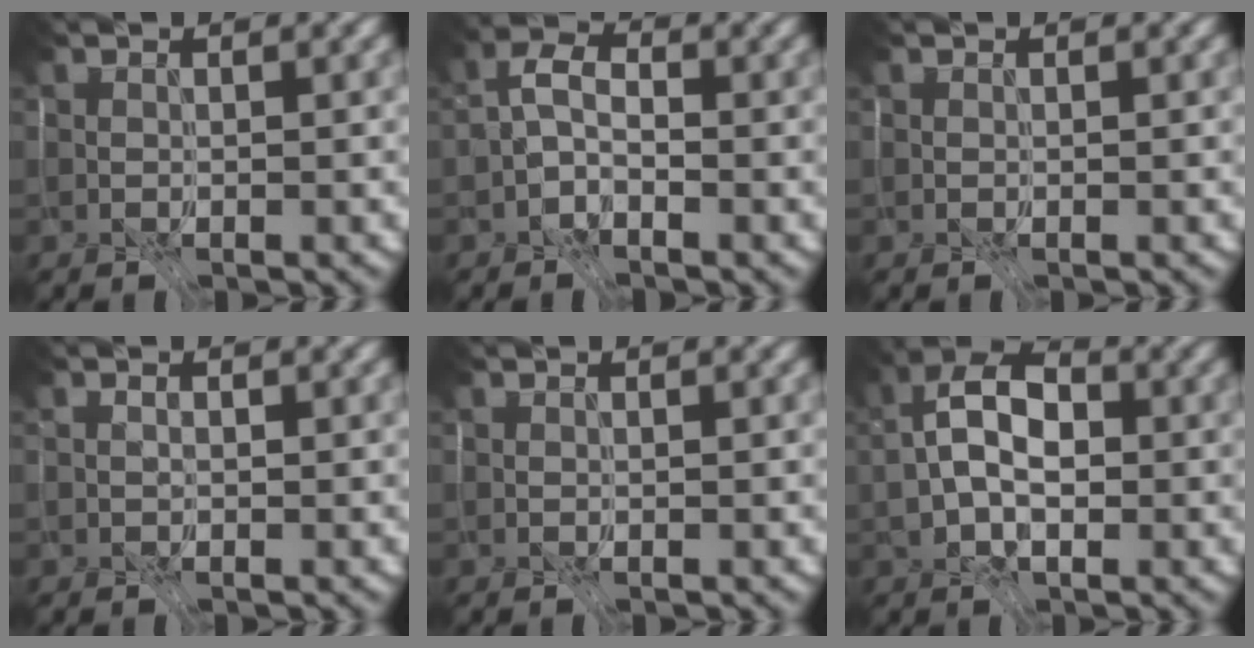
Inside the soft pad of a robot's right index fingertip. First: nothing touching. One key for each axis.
{"total": 4.6, "fx": -4.0, "fy": -2.0, "fz": -1.1, "tx": 0.043, "ty": -0.011, "tz": -0.065}
{"total": 0.0}
{"total": 1.1, "fx": 0.5, "fy": 0.8, "fz": 0.6, "tx": 0.000, "ty": 0.006, "tz": -0.002}
{"total": 0.0}
{"total": 3.4, "fx": -2.6, "fy": -0.1, "fz": 2.3, "tx": -0.021, "ty": -0.003, "tz": -0.044}